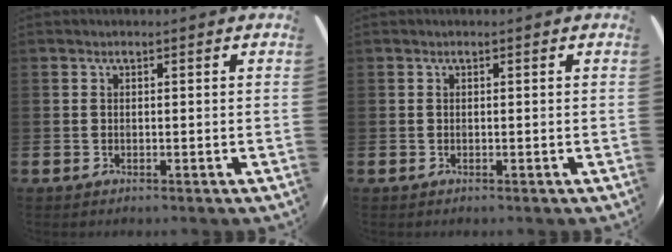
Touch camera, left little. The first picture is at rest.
{"total": 0.0}